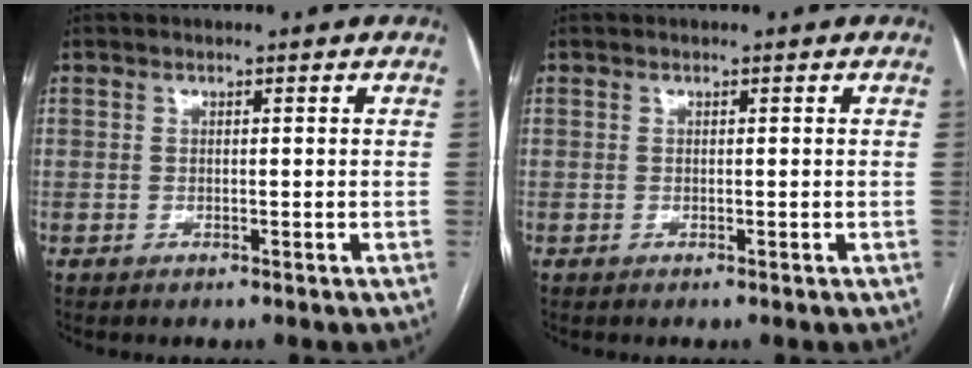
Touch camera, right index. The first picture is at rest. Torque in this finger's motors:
{"motor_torque": [0.00, 0.00, 0.00, 0.00]}